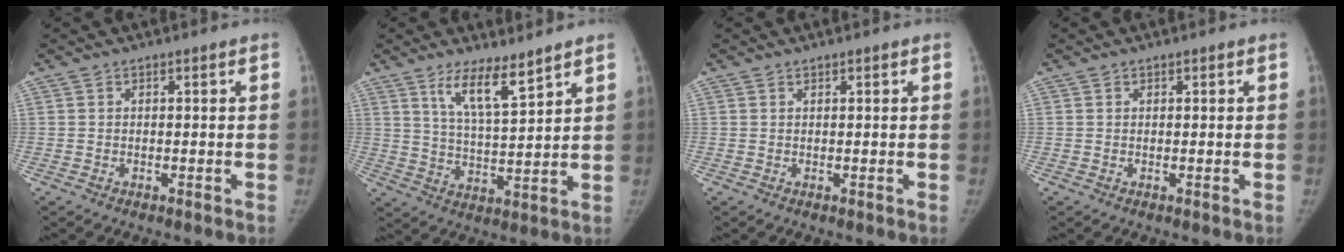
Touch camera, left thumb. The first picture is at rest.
{"total": 8.5, "force": [5.9, 1.8, 5.8], "torque": [-0.098, -0.047, 0.114]}
{"total": 0.0}
{"total": 0.0}